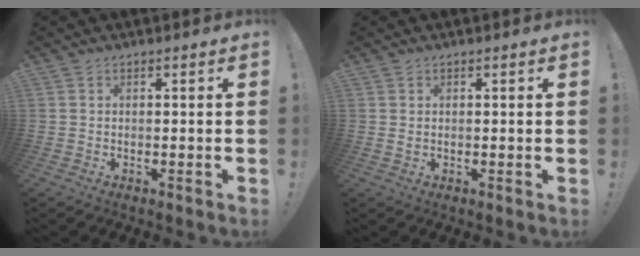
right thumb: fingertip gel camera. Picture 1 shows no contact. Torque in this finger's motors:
{"motor_torque": [-0.27, -0.32, -0.15, 0.10, -0.09]}